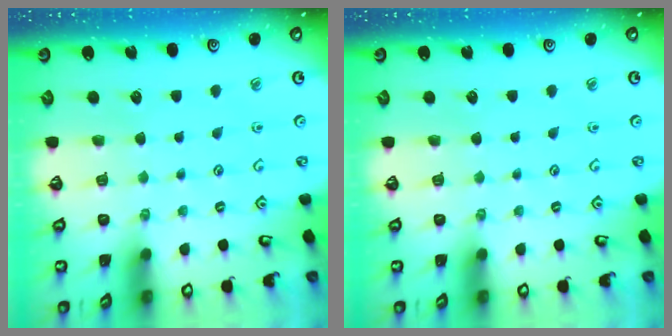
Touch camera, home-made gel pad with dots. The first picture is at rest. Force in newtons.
{"total": 0.0}